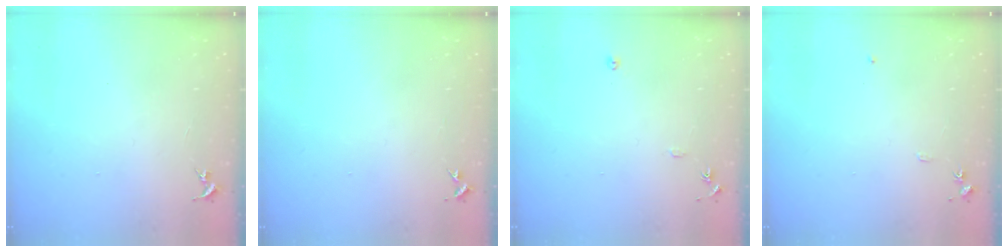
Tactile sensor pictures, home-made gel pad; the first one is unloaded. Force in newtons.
{"total": 2.7, "press": 2.7, "slide": 0.3}
{"total": 6.7, "press": 6.6, "slide": 0.7}
{"total": 5.7, "press": 5.7, "slide": 0.7}